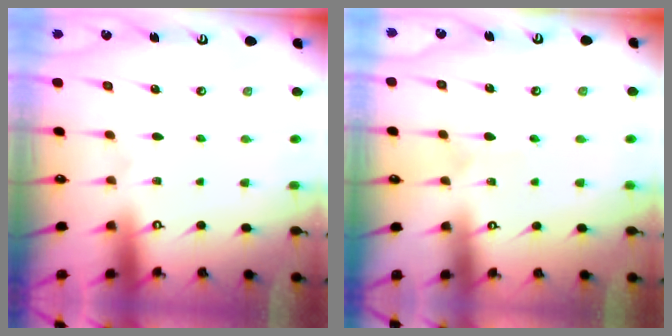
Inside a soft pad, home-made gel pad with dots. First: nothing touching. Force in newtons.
{"total": 2.9, "press": 2.9, "slide": 0.3}